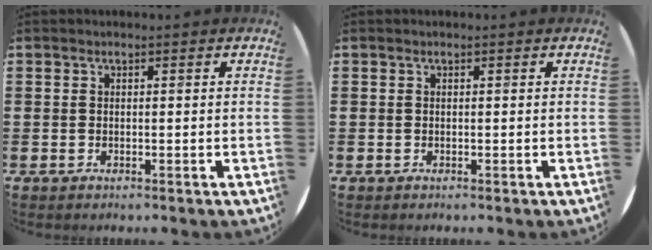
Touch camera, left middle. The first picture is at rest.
{"total": 0.0}